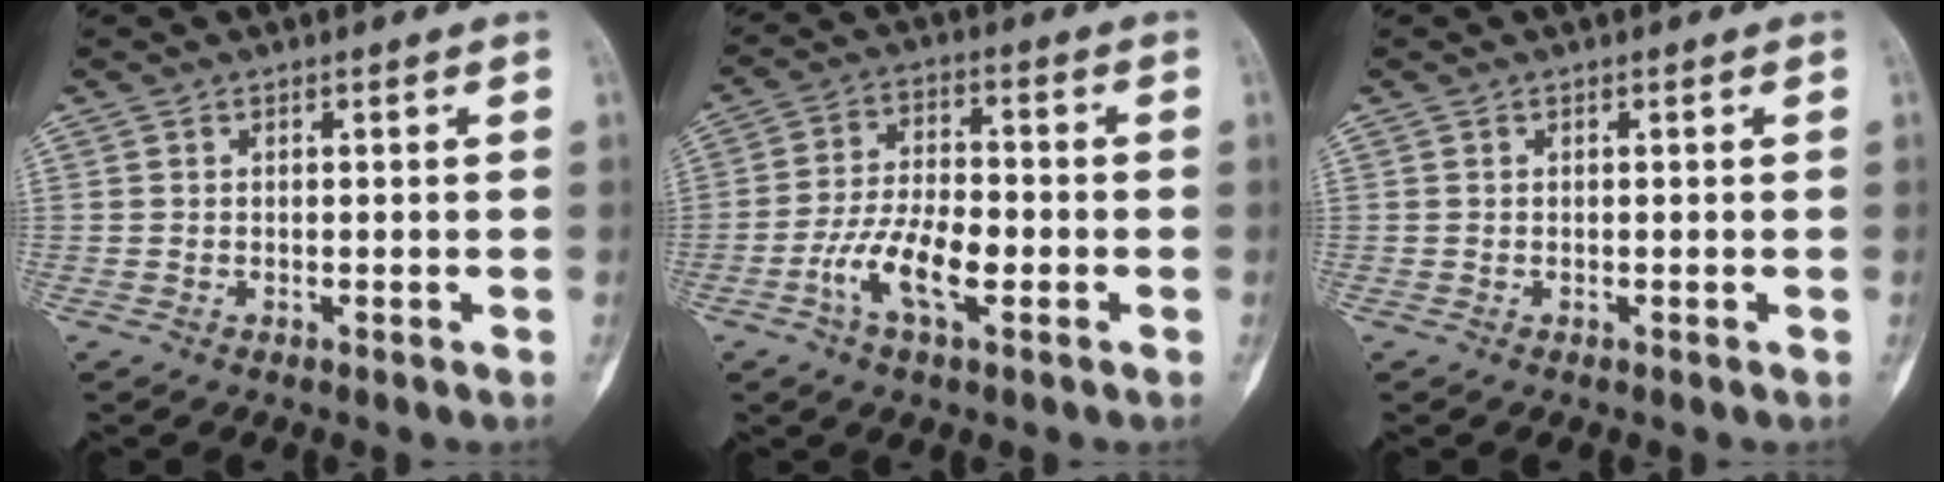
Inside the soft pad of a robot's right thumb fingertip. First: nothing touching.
{"total": 9.8, "force": [-3.6, 4.2, 8.1], "torque": [-0.157, 0.019, -0.069]}
{"total": 0.0}